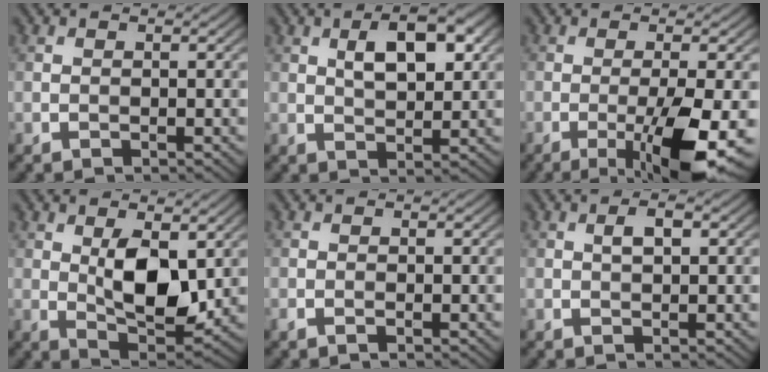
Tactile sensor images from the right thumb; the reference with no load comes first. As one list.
[{"total": 6.5, "force": [2.2, 2.9, 5.4], "torque": [-0.087, 0.005, 0.035]}, {"total": 9.5, "force": [-3.4, 1.5, 8.8], "torque": [-0.136, -0.002, -0.049]}, {"total": 8.1, "force": [1.4, 3.8, 7.0], "torque": [-0.130, -0.006, 0.031]}, {"total": 0.6, "force": [-0.3, 0.1, 0.5], "torque": [-0.014, -0.001, -0.006]}, {"total": 2.0, "force": [0.5, 0.7, 1.7], "torque": [-0.031, 0.002, 0.008]}]